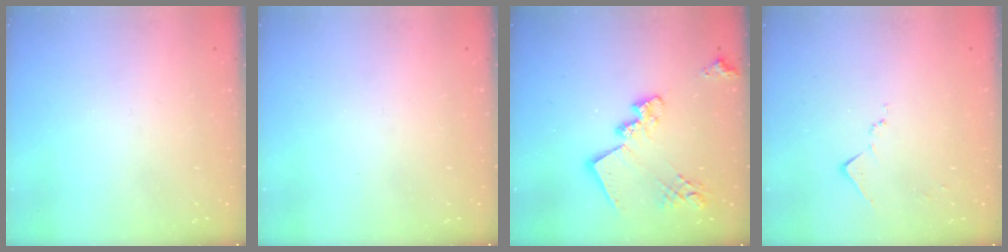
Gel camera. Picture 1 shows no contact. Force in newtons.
{"total": 0.0}
{"total": 18.1, "press": 18.1, "slide": 1.1}
{"total": 7.0, "press": 6.9, "slide": 0.6}